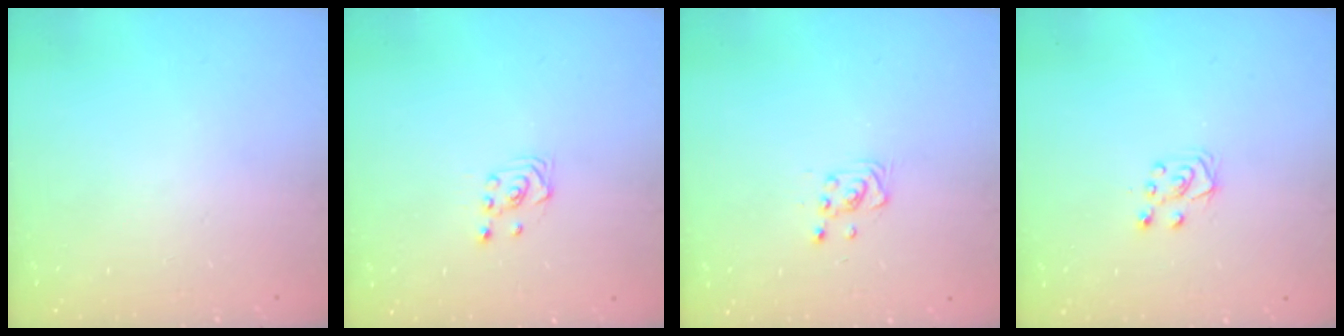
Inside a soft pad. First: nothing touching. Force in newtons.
{"total": 3.3, "press": 2.9, "slide": 1.5}
{"total": 3.6, "press": 3.6, "slide": 0.6}
{"total": 5.8, "press": 5.8, "slide": 0.5}